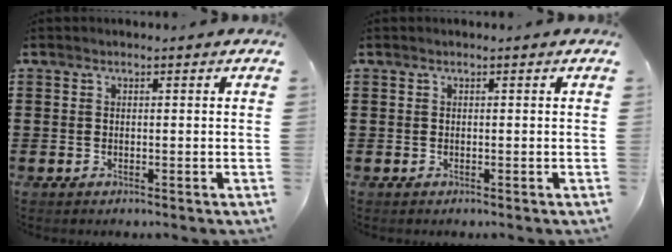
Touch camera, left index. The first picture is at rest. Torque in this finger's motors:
{"motor_torque": [0.00, 0.00, 0.00, 0.00]}